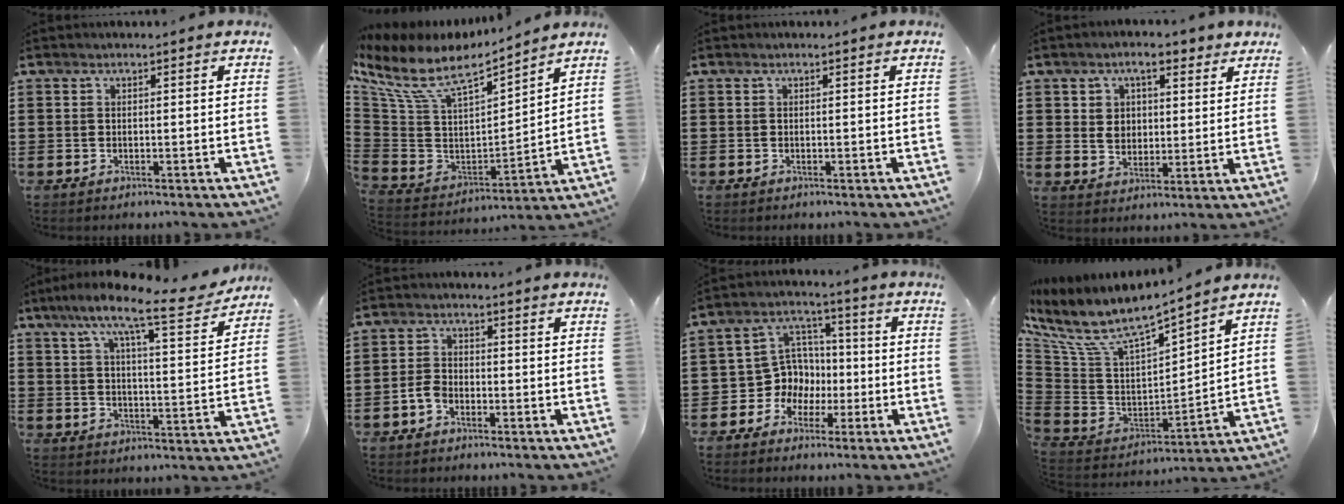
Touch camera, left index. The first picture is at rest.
{"total": 9.1, "force": [7.0, 2.9, 5.0], "torque": [-0.128, -0.053, 0.120]}
{"total": 0.0}
{"total": 5.1, "force": [2.9, 3.6, 2.2], "torque": [-0.054, 0.005, 0.048]}
{"total": 11.4, "force": [8.9, 1.0, 7.1], "torque": [-0.142, -0.041, 0.144]}
{"total": 2.7, "force": [-1.5, 1.7, 1.4], "torque": [-0.045, 0.000, -0.034]}
{"total": 7.7, "force": [-1.3, 7.3, 2.2], "torque": [-0.080, 0.002, -0.024]}
{"total": 8.4, "force": [6.8, 1.9, 4.6], "torque": [-0.120, -0.058, 0.115]}